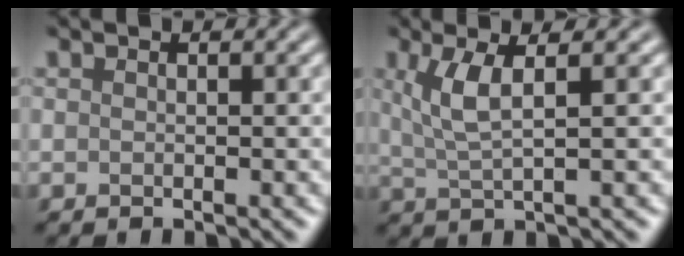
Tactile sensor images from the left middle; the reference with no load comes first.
{"total": 3.6, "force": [1.2, 0.9, 3.3], "torque": [-0.069, -0.001, 0.026]}